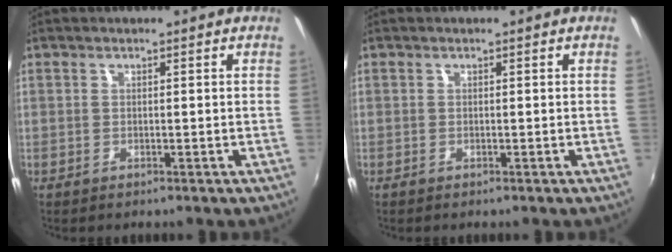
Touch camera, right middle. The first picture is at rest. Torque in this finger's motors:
{"motor_torque": [-0.29, 0.10, 0.00, -0.01]}